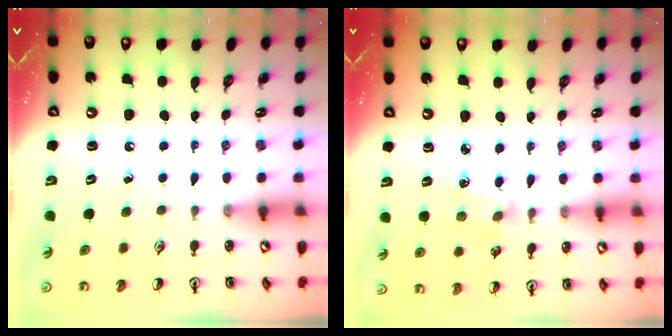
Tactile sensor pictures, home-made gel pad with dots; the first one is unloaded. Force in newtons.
{"total": 2.1, "press": 2.1, "slide": 0.3}